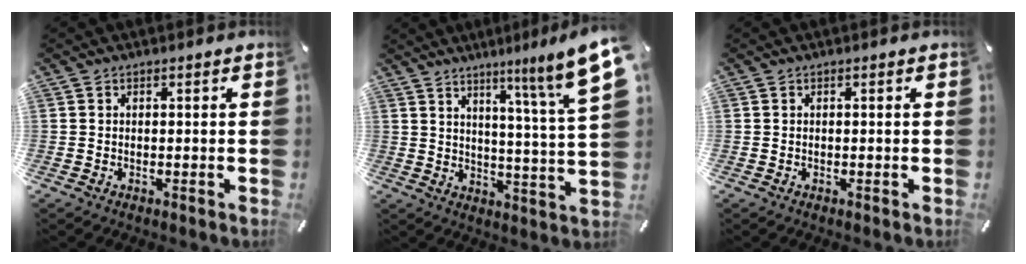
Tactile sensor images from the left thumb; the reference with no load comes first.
{"total": 12.3, "force": [7.7, 0.0, 9.6], "torque": [-0.144, -0.060, 0.116]}
{"total": 0.0}